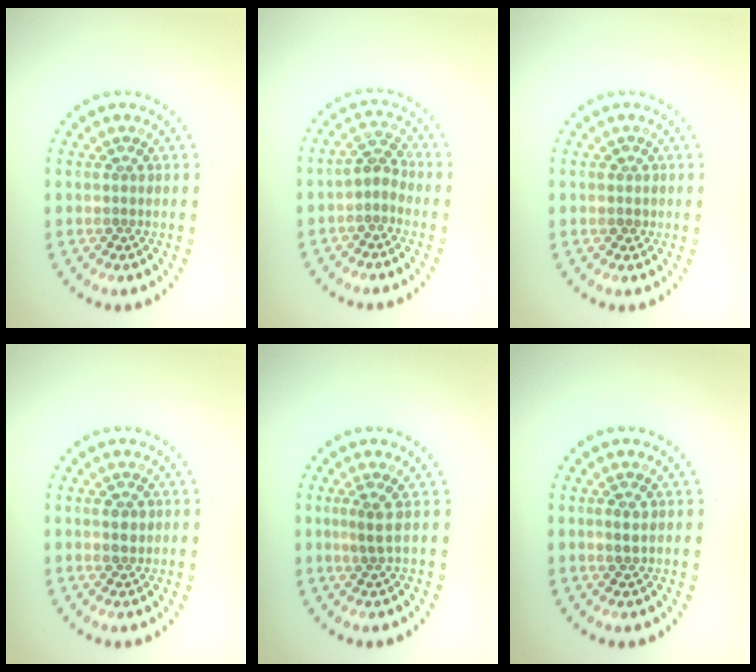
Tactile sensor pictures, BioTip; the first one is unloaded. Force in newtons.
{"total": 1.9, "press": 1.4, "slide": 1.2}
{"total": 0.9, "press": 0.8, "slide": 0.5}
{"total": 1.2, "press": 1.2, "slide": 0.4}
{"total": 1.4, "press": 0.9, "slide": 1.1}
{"total": 1.0, "press": 1.0, "slide": 0.3}